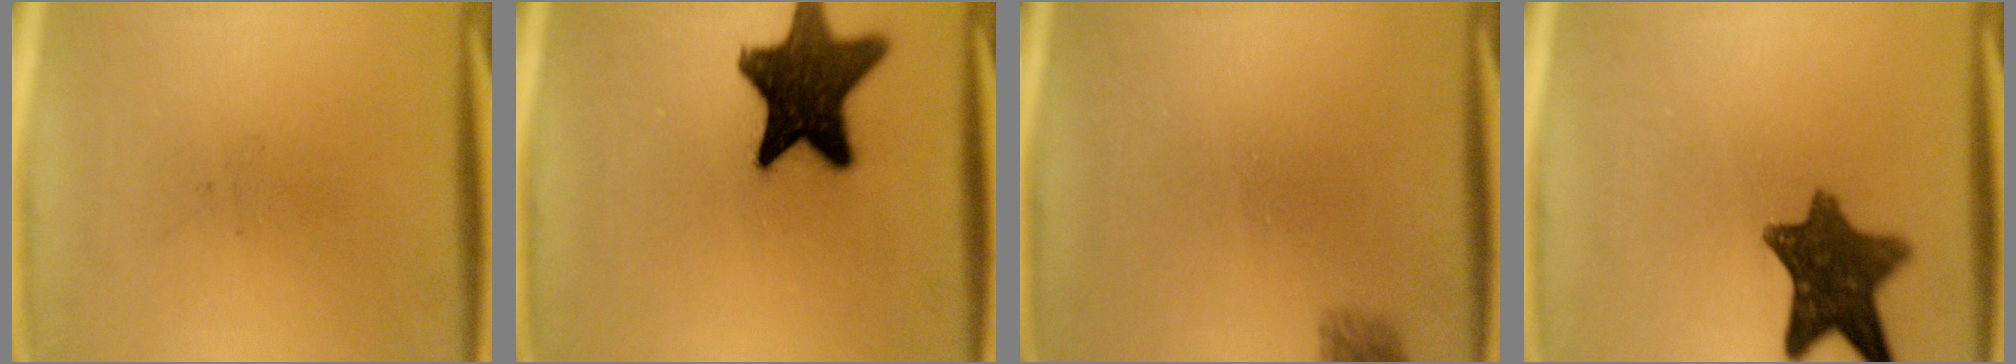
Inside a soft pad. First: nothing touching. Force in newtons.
{"total": 16.1}
{"total": 1.6}
{"total": 10.4}